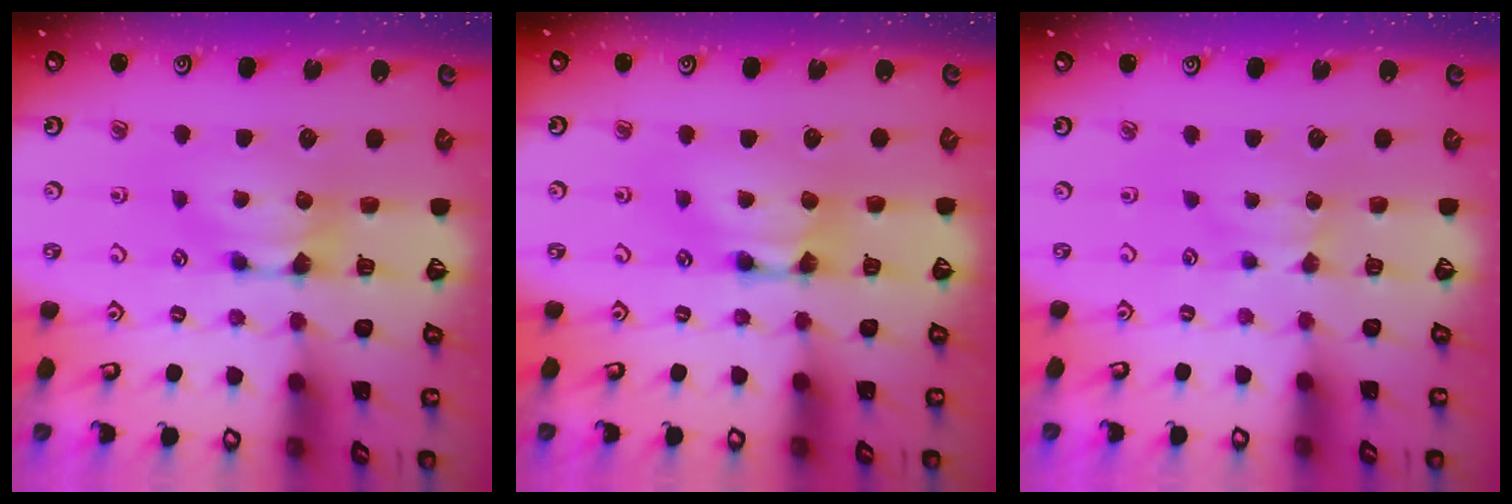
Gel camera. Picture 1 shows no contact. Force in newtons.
{"total": 2.3, "press": 2.3, "slide": 0.0}
{"total": 1.8, "press": 1.8, "slide": 0.4}